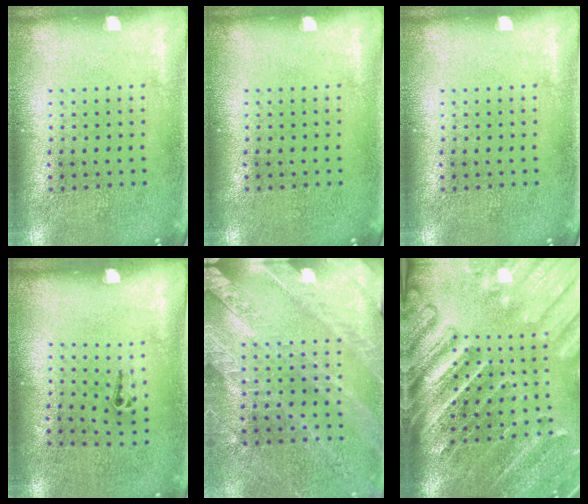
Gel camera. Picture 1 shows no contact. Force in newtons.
{"total": 0.0}
{"total": 0.0}
{"total": 0.5, "press": 0.2, "slide": 0.5}
{"total": 2.6, "press": 2.6, "slide": 0.4}
{"total": 4.4, "press": 3.6, "slide": 2.6}